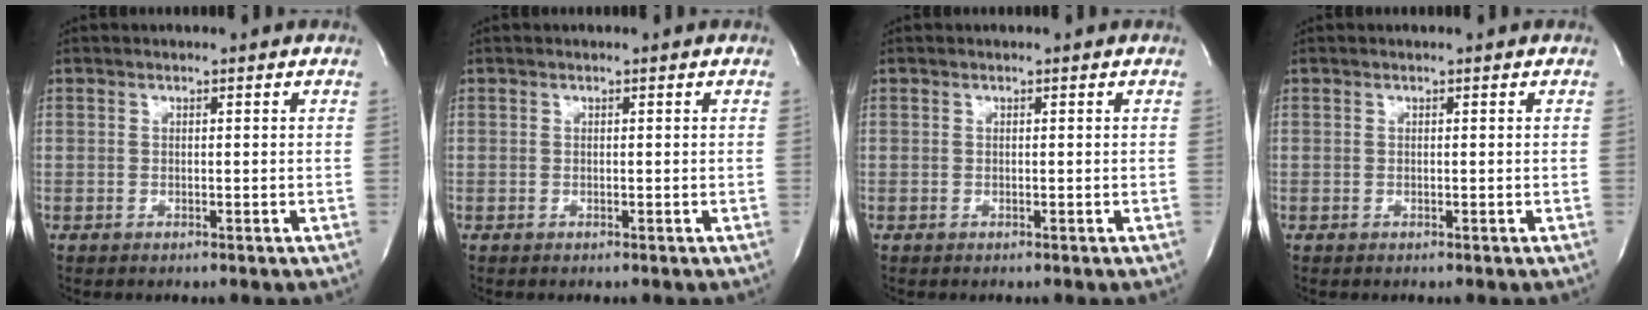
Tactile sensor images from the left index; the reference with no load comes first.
{"total": 0.0}
{"total": 0.0}
{"total": 0.0}